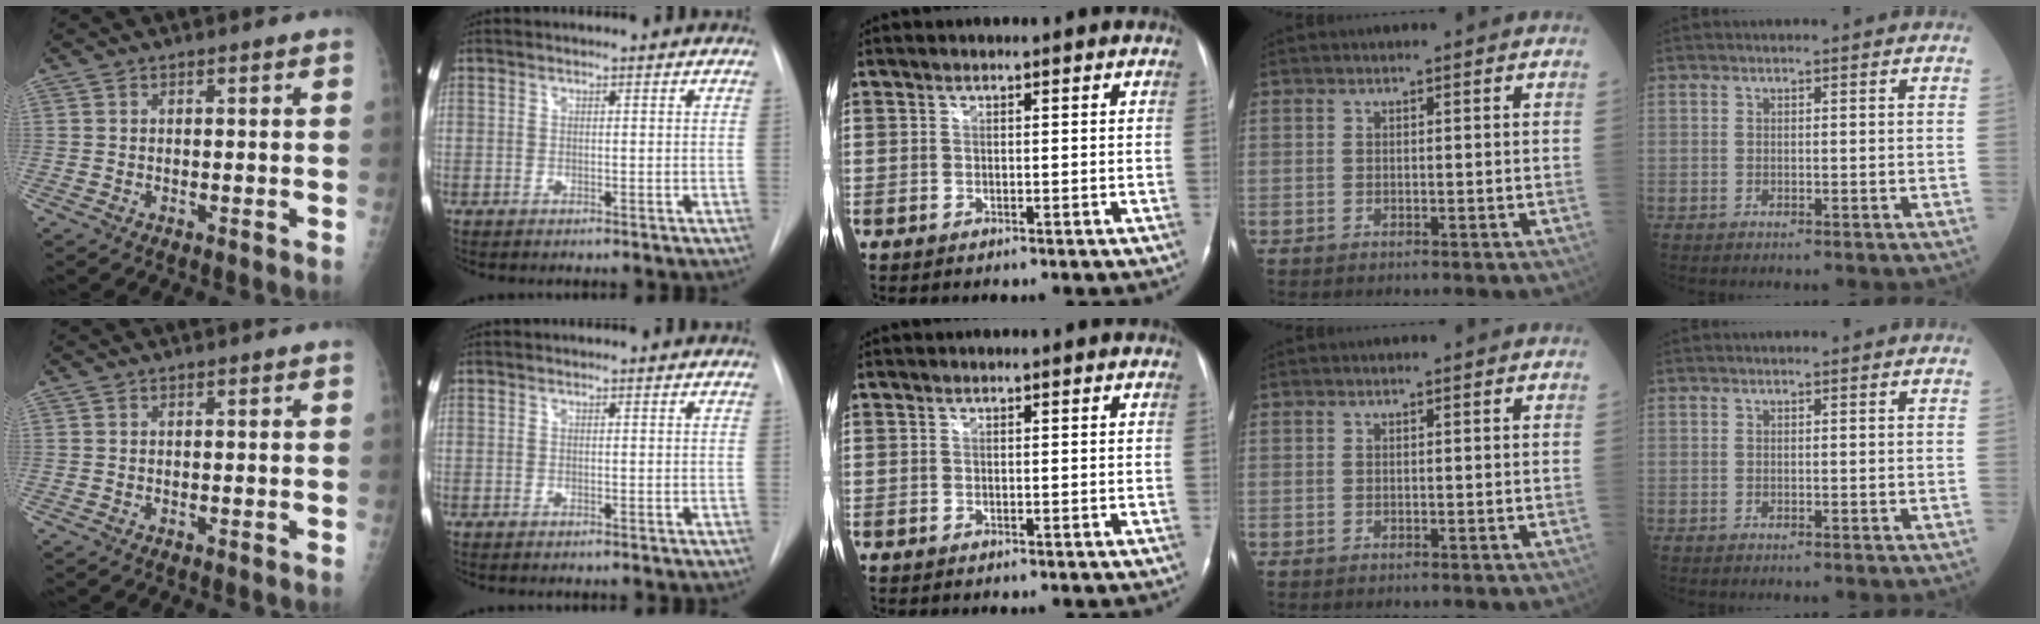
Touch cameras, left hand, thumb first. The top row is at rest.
{}